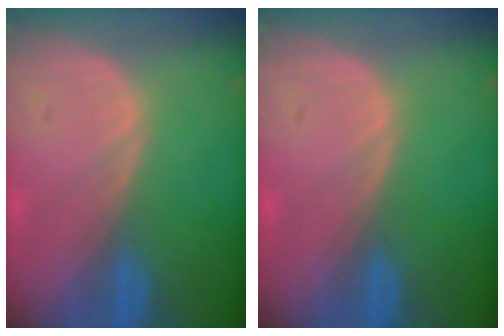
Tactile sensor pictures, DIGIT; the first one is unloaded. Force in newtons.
{"total": 0.0}